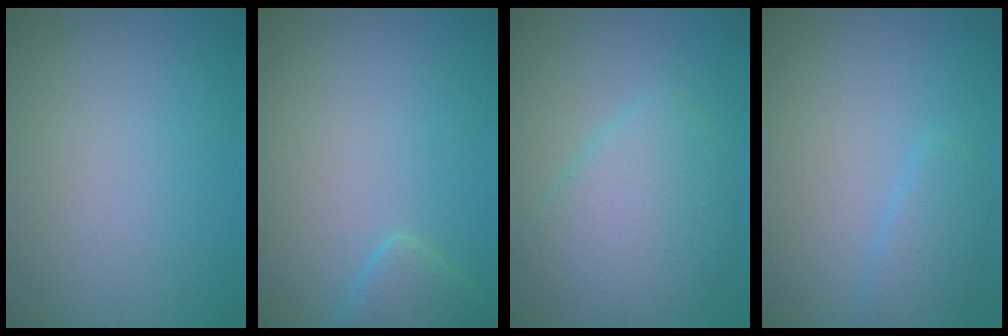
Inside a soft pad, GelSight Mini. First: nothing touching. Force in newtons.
{"total": 2.6, "press": 2.6, "slide": 0.2}
{"total": 5.8, "press": 5.8, "slide": 0.4}
{"total": 2.4, "press": 2.4, "slide": 0.2}